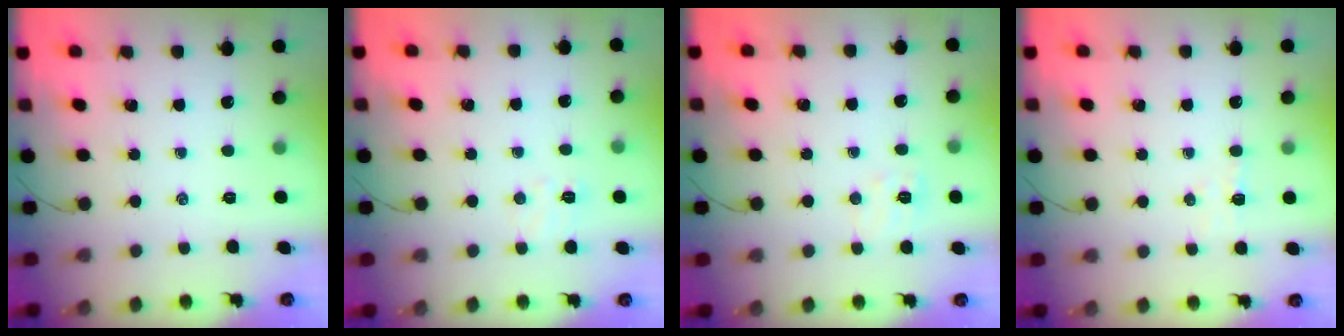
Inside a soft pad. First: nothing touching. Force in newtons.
{"total": 4.9, "press": 4.8, "slide": 1.2}
{"total": 5.0, "press": 4.8, "slide": 1.3}
{"total": 3.5, "press": 3.4, "slide": 1.0}